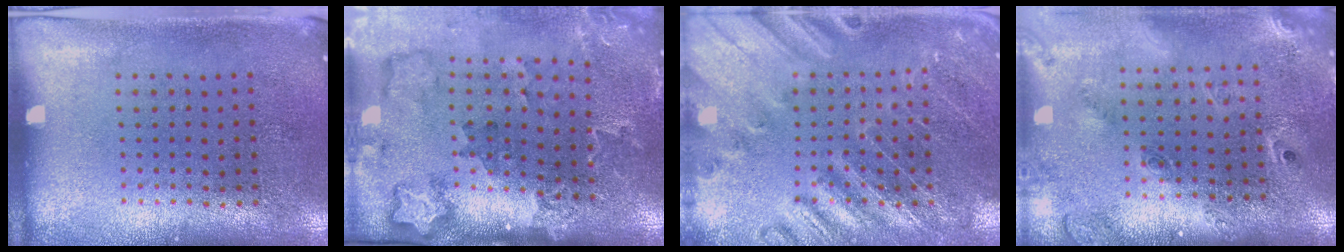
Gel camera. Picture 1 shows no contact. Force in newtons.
{"total": 2.1, "press": 2.0, "slide": 0.7}
{"total": 2.6, "press": 2.6, "slide": 0.2}
{"total": 2.4, "press": 1.7, "slide": 1.6}